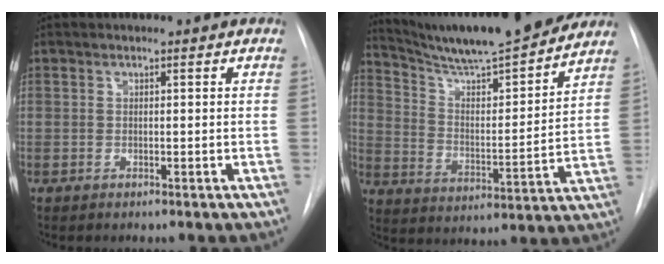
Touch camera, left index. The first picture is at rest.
{"total": 20.2, "force": [18.2, 0.8, 8.8], "torque": [-0.146, -0.014, 0.283]}